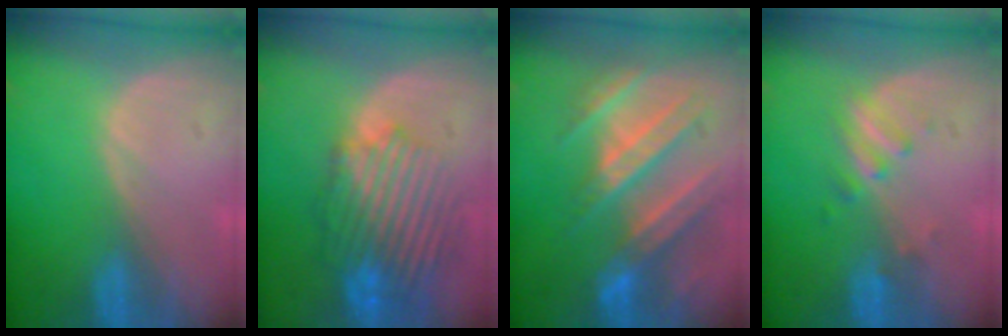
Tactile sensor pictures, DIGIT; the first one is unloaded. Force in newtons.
{"total": 10.2, "press": 9.3, "slide": 4.1}
{"total": 10.1, "press": 9.5, "slide": 3.4}
{"total": 2.7, "press": 2.7, "slide": 0.5}